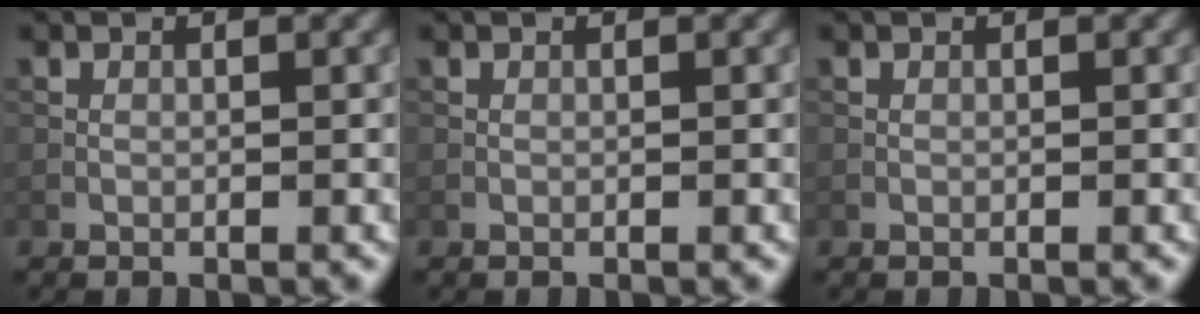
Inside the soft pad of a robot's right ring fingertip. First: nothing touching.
{"total": 0.0}
{"total": 0.0}